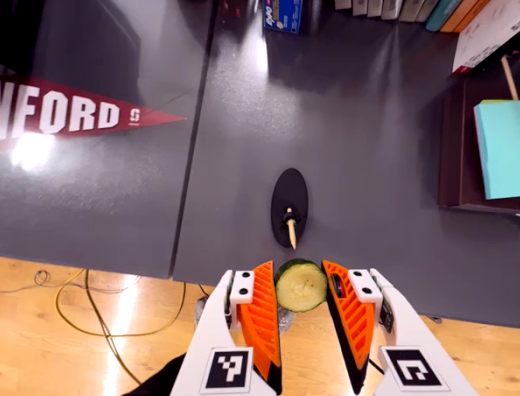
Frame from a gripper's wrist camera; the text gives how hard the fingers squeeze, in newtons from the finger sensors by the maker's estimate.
{"total": 7.3, "left": 7.1, "right": 7.5}